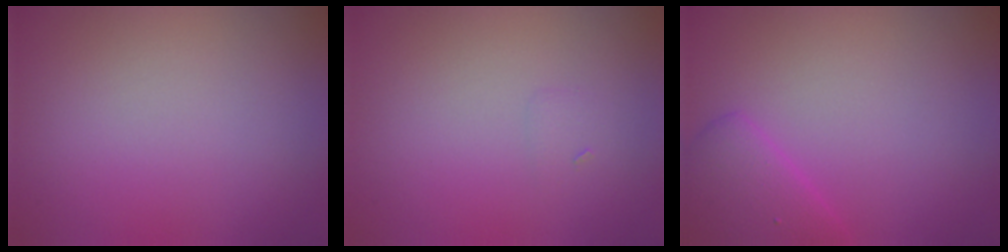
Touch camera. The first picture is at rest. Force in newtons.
{"total": 0.5, "press": 0.5, "slide": 0.1}
{"total": 2.9, "press": 2.9, "slide": 0.1}